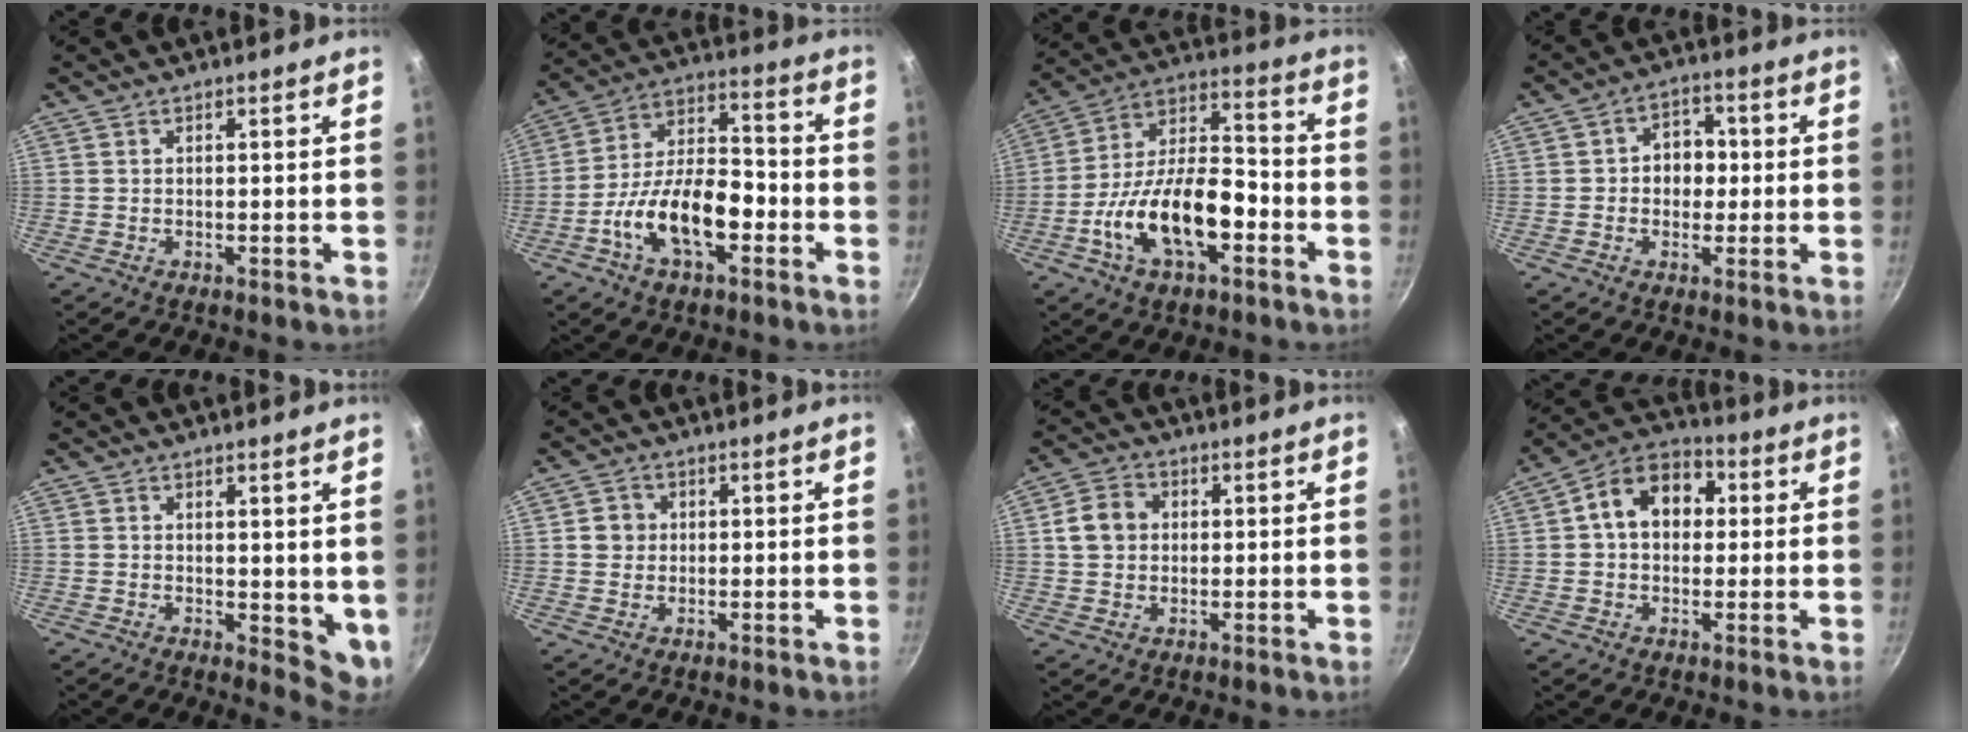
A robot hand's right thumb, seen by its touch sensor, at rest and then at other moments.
{"total": 15.3, "force": [-5.6, 7.7, 12.0], "torque": [-0.183, 0.052, -0.109]}
{"total": 18.1, "force": [-6.4, 8.9, 14.4], "torque": [-0.231, 0.050, -0.121]}
{"total": 6.7, "force": [0.0, 5.5, 3.8], "torque": [-0.011, 0.012, -0.008]}
{"total": 6.0, "force": [2.1, 3.0, 4.8], "torque": [-0.052, -0.022, 0.031]}
{"total": 3.3, "force": [0.3, 3.2, 0.9], "torque": [0.003, 0.006, 0.001]}
{"total": 6.5, "force": [1.0, 5.4, 3.4], "torque": [-0.041, 0.010, 0.008]}
{"total": 12.2, "force": [2.0, 9.1, 7.9], "torque": [-0.090, 0.028, 0.010]}